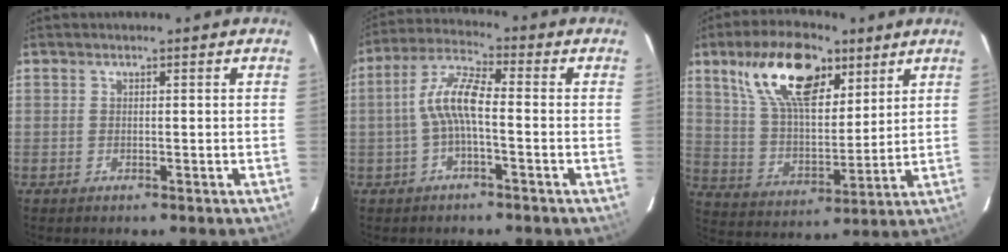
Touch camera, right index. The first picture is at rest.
{"total": 7.4, "force": [-1.3, 1.8, 7.1], "torque": [-0.155, 0.014, -0.026]}
{"total": 18.5, "force": [10.2, 9.1, 12.5], "torque": [-0.229, 0.020, 0.190]}